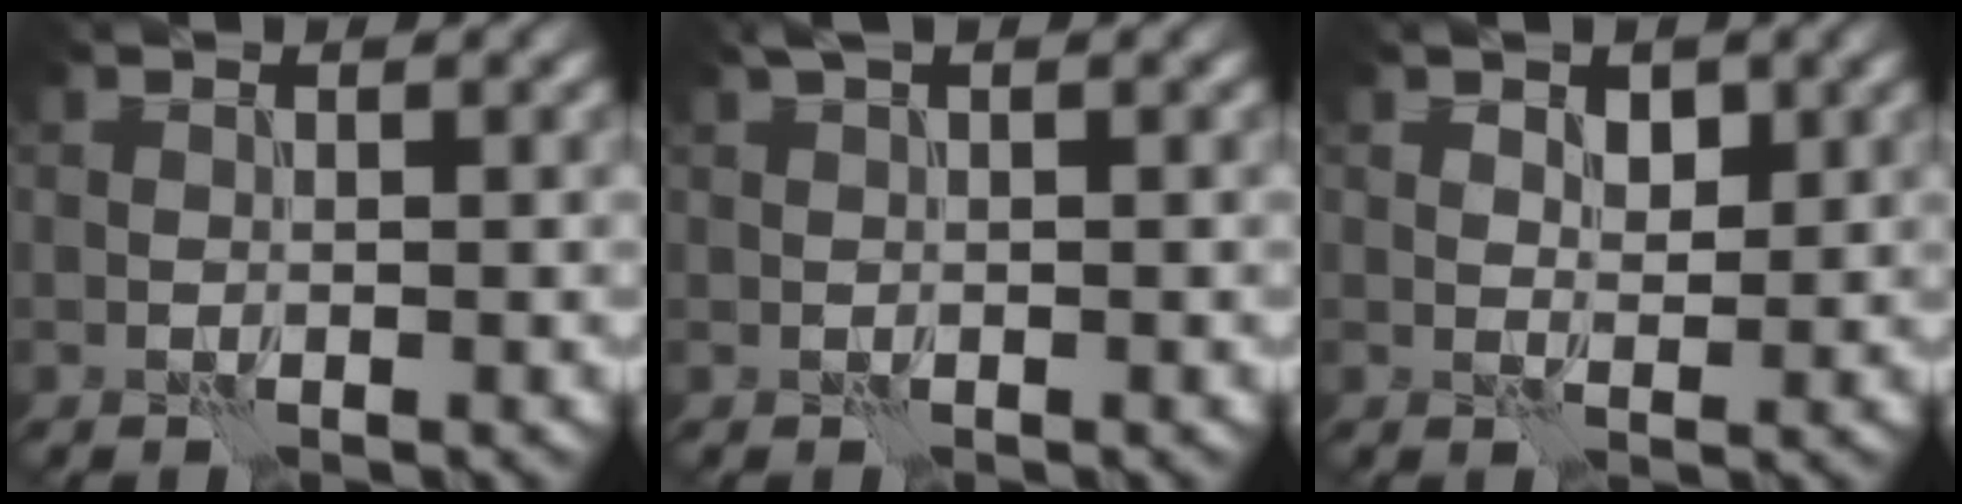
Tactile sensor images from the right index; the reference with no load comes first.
{"total": 1.1, "force": [0.5, 0.2, 1.0], "torque": [-0.020, 0.007, 0.009]}
{"total": 1.8, "force": [0.9, 1.0, 1.1], "torque": [-0.014, -0.003, 0.017]}